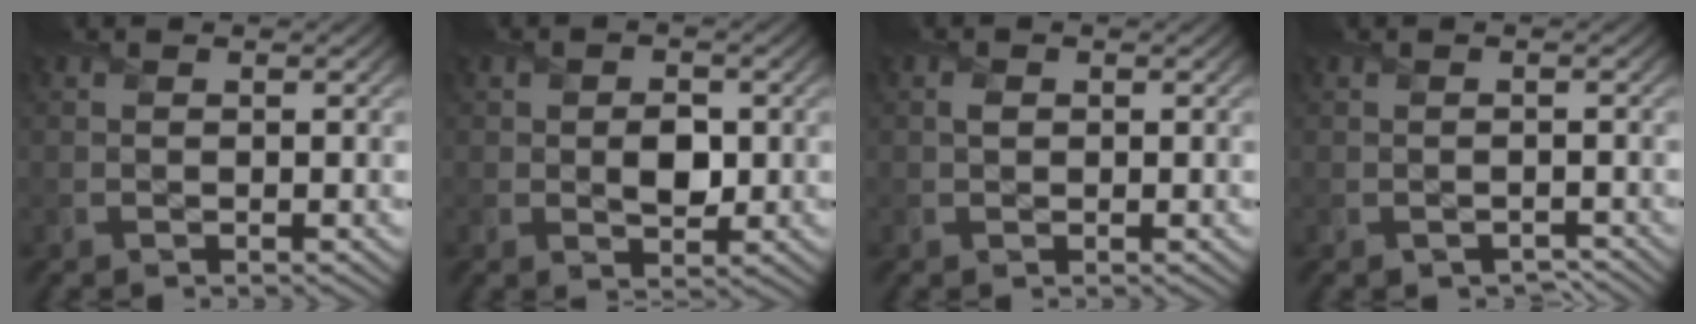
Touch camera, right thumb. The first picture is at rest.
{"total": 2.9, "force": [-0.1, 2.1, 2.0], "torque": [-0.033, -0.009, 0.000]}
{"total": 0.7, "force": [0.1, 0.7, 0.2], "torque": [-0.003, -0.003, 0.002]}
{"total": 1.2, "force": [-1.1, 0.5, 0.2], "torque": [0.000, -0.010, -0.016]}